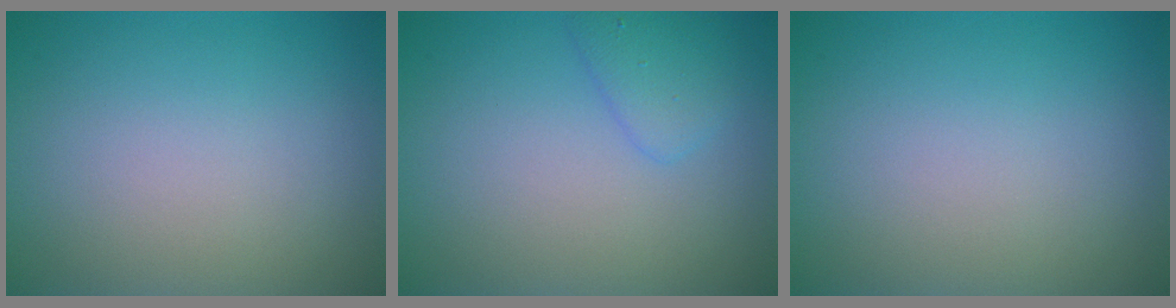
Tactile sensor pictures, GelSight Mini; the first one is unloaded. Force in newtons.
{"total": 1.9, "press": 1.9, "slide": 0.1}
{"total": 0.0}